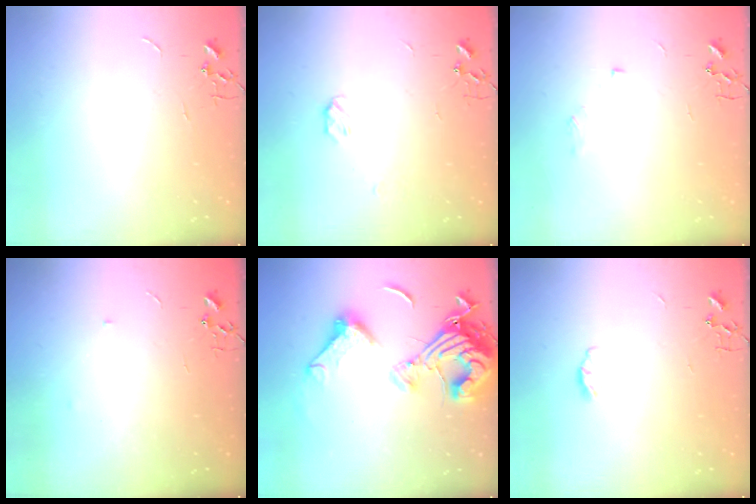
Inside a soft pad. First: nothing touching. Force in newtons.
{"total": 3.9, "press": 3.8, "slide": 0.6}
{"total": 5.6, "press": 5.6, "slide": 0.7}
{"total": 3.1, "press": 3.0, "slide": 0.6}
{"total": 18.8, "press": 18.7, "slide": 1.8}
{"total": 4.8, "press": 4.8, "slide": 0.5}